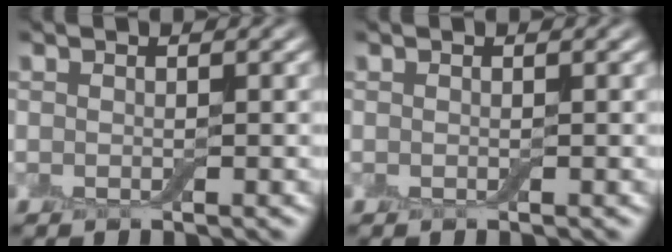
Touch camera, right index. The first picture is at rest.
{"total": 0.0}